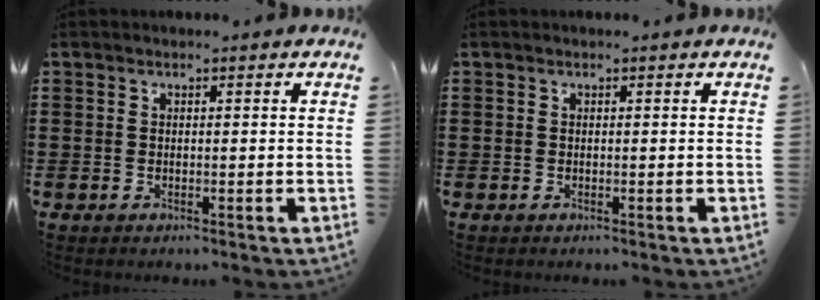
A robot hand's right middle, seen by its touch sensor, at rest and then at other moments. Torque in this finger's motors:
{"motor_torque": [-0.01, 0.01, 0.00, 0.00]}